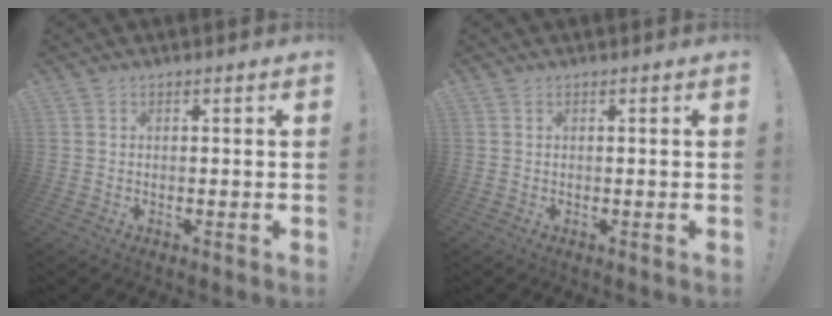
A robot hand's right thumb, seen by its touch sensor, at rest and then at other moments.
{"total": 0.0}